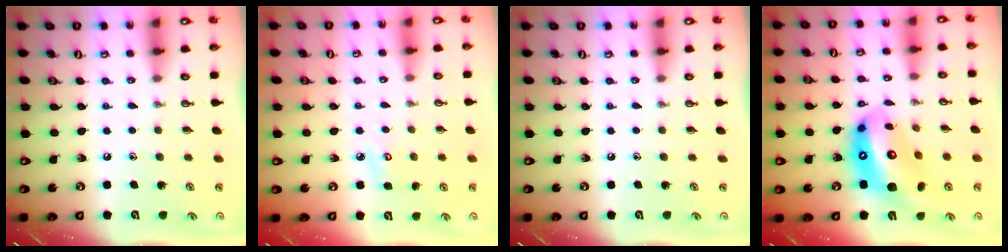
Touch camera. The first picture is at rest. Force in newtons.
{"total": 4.4, "press": 4.4, "slide": 0.4}
{"total": 0.0}
{"total": 18.3, "press": 18.1, "slide": 2.8}